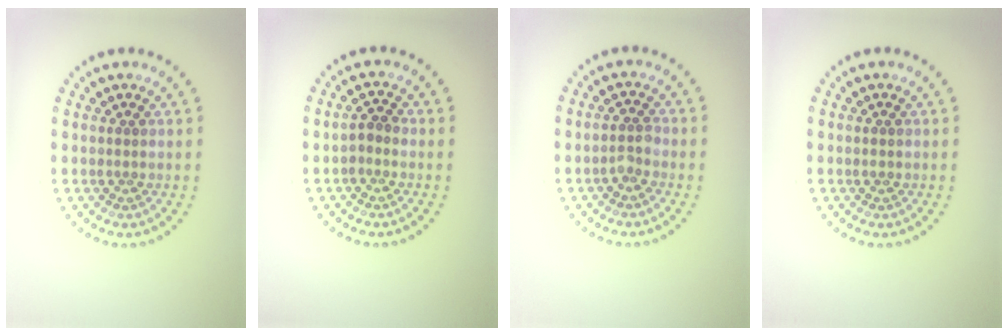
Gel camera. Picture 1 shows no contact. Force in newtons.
{"total": 1.3, "press": 1.1, "slide": 0.7}
{"total": 1.3, "press": 1.2, "slide": 0.6}
{"total": 0.6, "press": 0.6, "slide": 0.1}